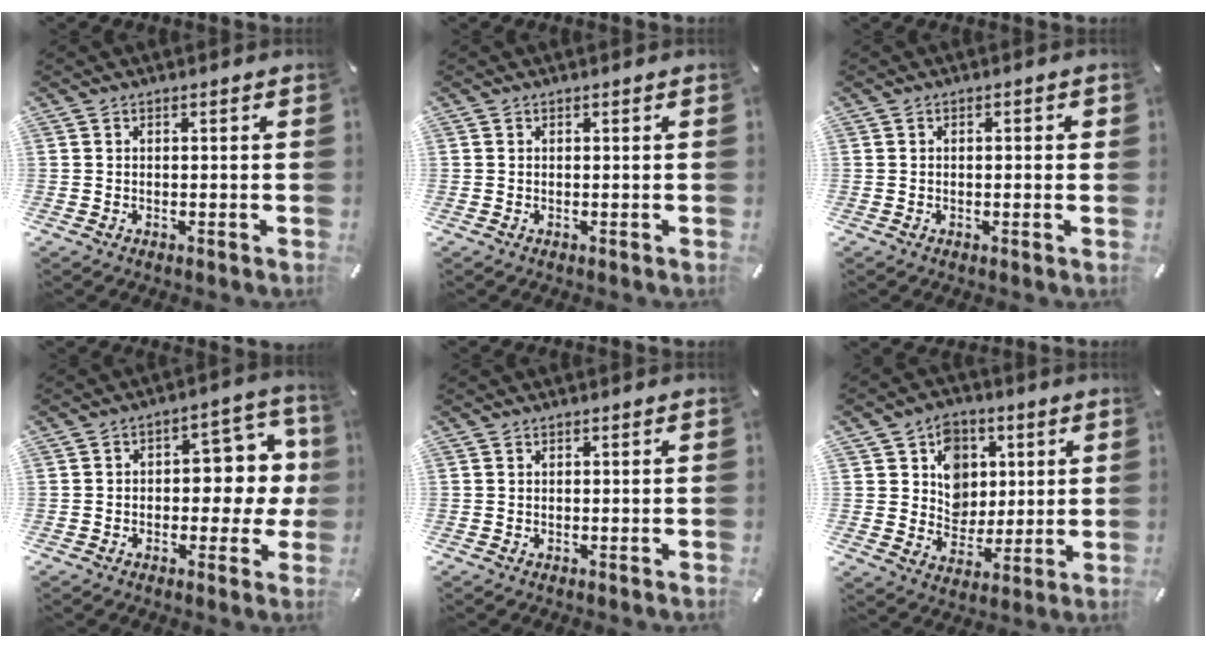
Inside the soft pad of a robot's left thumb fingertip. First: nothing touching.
{"total": 0.0}
{"total": 1.5, "force": [-0.3, 0.6, 1.3], "torque": [-0.023, 0.003, -0.006]}
{"total": 10.5, "force": [0.4, 6.6, 8.2], "torque": [-0.093, -0.010, 0.004]}
{"total": 0.0}
{"total": 10.3, "force": [2.8, 9.4, 3.3], "torque": [-0.044, -0.016, 0.053]}